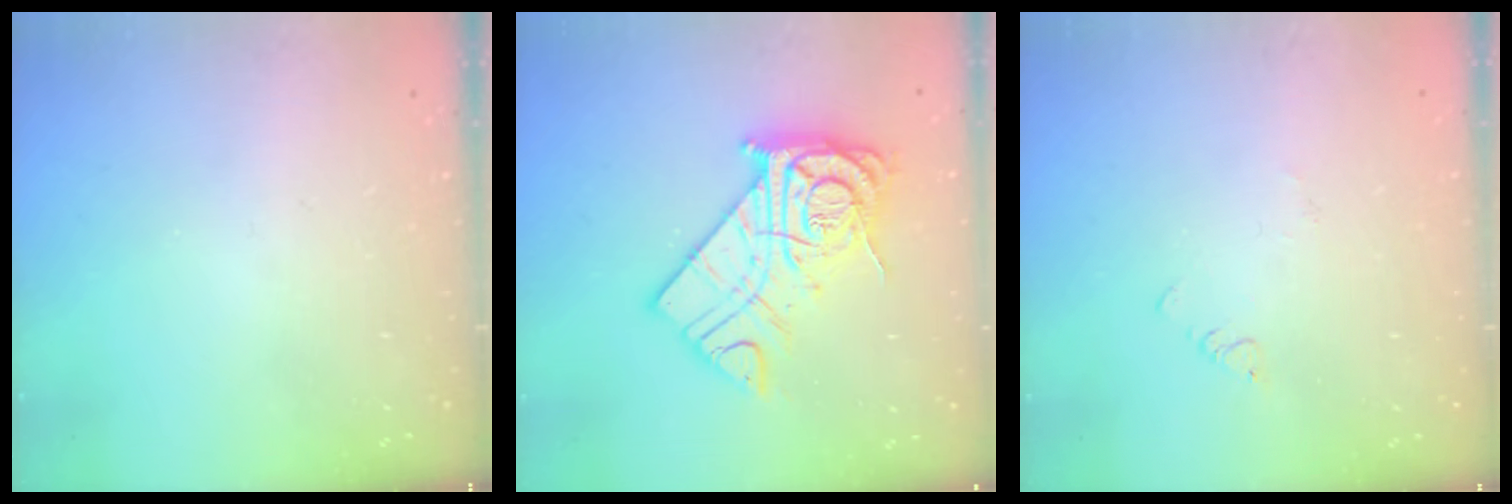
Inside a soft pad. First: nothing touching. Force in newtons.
{"total": 17.8, "press": 17.7, "slide": 1.6}
{"total": 2.1, "press": 2.1, "slide": 0.3}